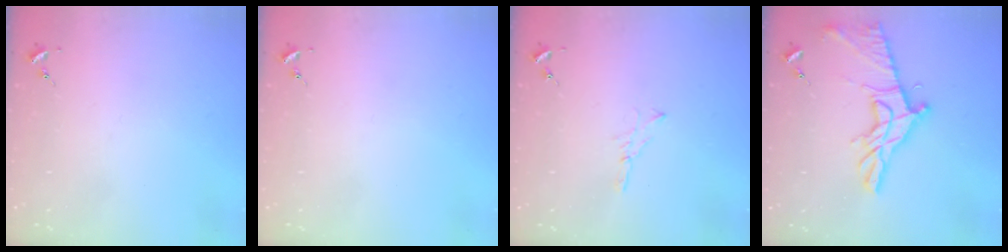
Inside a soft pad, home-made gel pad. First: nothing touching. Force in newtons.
{"total": 0.0}
{"total": 3.5, "press": 3.5, "slide": 0.4}
{"total": 16.7, "press": 16.7, "slide": 0.7}